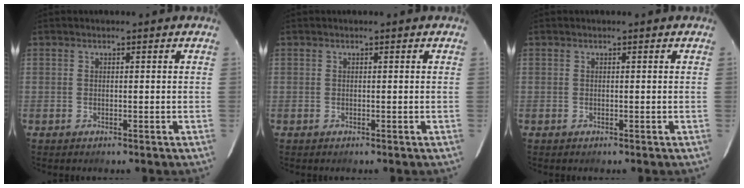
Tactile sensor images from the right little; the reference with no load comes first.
{"total": 0.0}
{"total": 0.0}